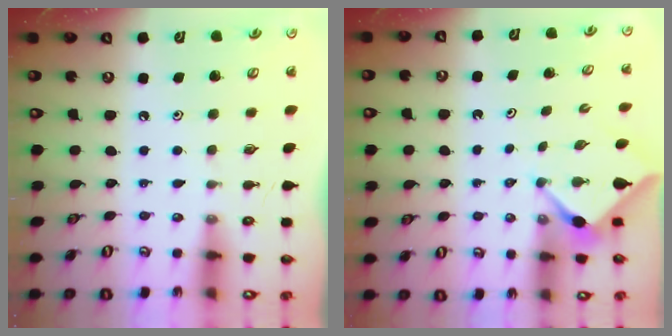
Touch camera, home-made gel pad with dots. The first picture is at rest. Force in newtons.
{"total": 2.9, "press": 2.9, "slide": 0.4}